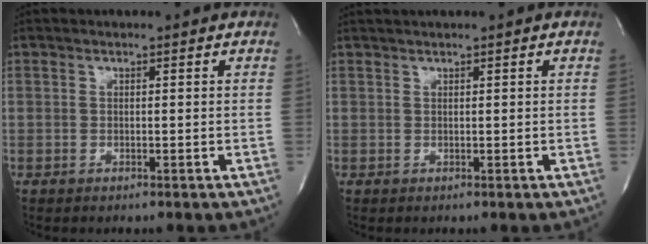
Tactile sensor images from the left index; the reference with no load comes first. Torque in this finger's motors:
{"motor_torque": [0.67, -0.76, 0.16, 0.02]}